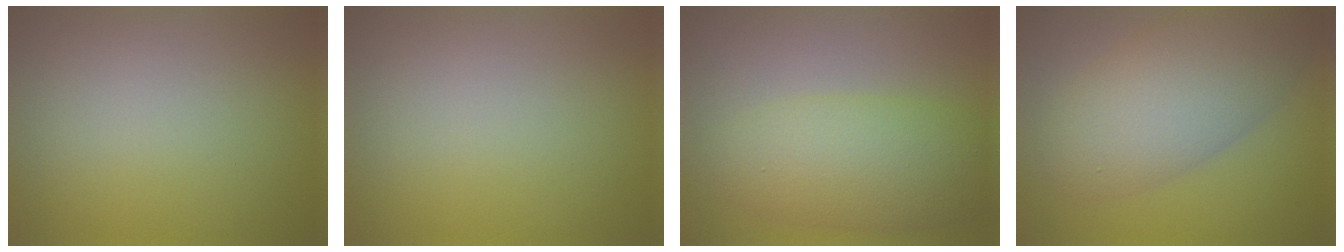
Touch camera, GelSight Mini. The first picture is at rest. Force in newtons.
{"total": 0.0}
{"total": 6.0, "press": 6.0, "slide": 0.1}
{"total": 7.7, "press": 7.7, "slide": 0.3}